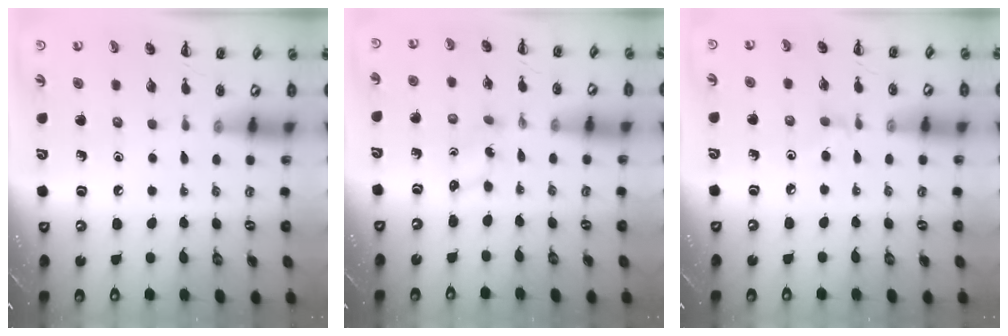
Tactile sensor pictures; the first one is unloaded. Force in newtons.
{"total": 1.3, "press": 1.2, "slide": 0.4}
{"total": 2.8, "press": 2.6, "slide": 1.0}